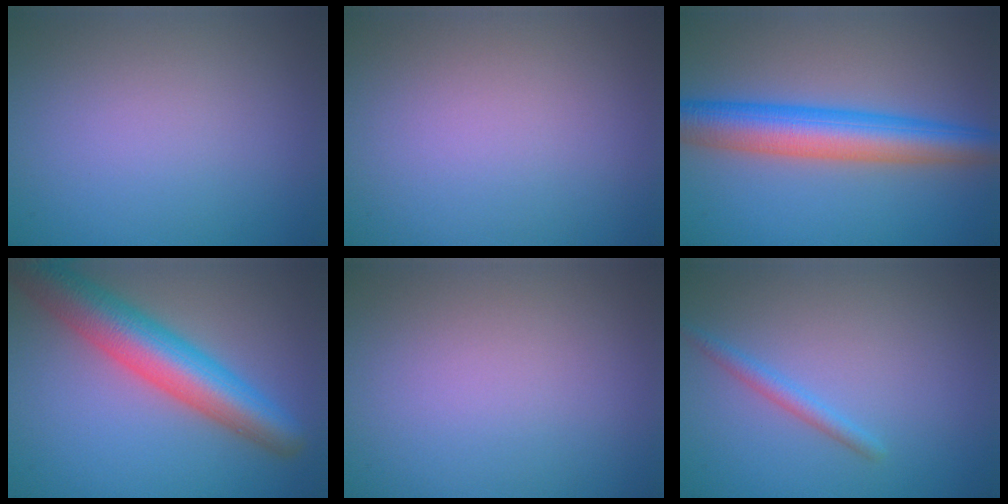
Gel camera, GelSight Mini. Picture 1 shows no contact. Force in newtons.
{"total": 0.0}
{"total": 7.1, "press": 7.1, "slide": 0.2}
{"total": 8.3, "press": 8.3, "slide": 0.4}
{"total": 0.0}
{"total": 1.5, "press": 1.5, "slide": 0.1}